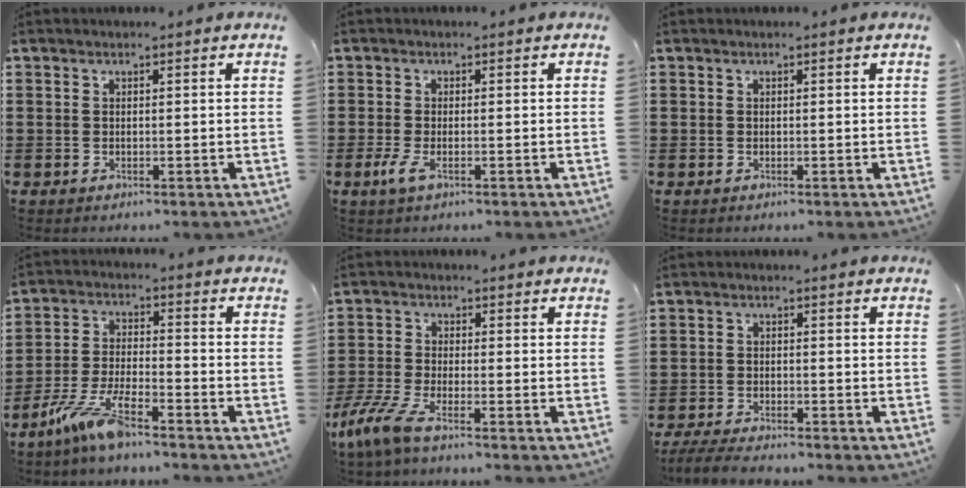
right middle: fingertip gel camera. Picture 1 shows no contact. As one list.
[{"total": 2.3, "force": [-0.9, 0.8, 1.9], "torque": [-0.056, -0.009, -0.024]}, {"total": 0.0}, {"total": 7.9, "force": [-6.0, 1.1, 5.0], "torque": [-0.119, -0.010, -0.119]}, {"total": 5.8, "force": [-4.2, 0.9, 3.9], "torque": [-0.112, -0.023, -0.090]}, {"total": 3.5, "force": [-3.4, 0.5, 0.9], "torque": [-0.022, -0.002, -0.070]}]